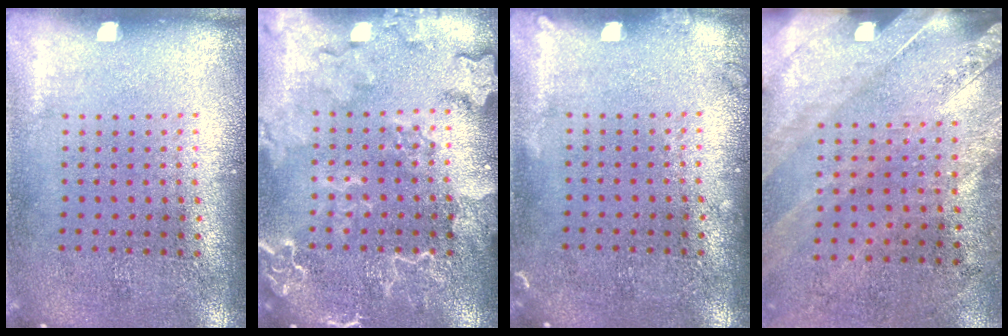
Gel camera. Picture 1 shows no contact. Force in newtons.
{"total": 4.0, "press": 4.0, "slide": 0.6}
{"total": 0.7, "press": 0.7, "slide": 0.2}
{"total": 2.4, "press": 2.0, "slide": 1.3}